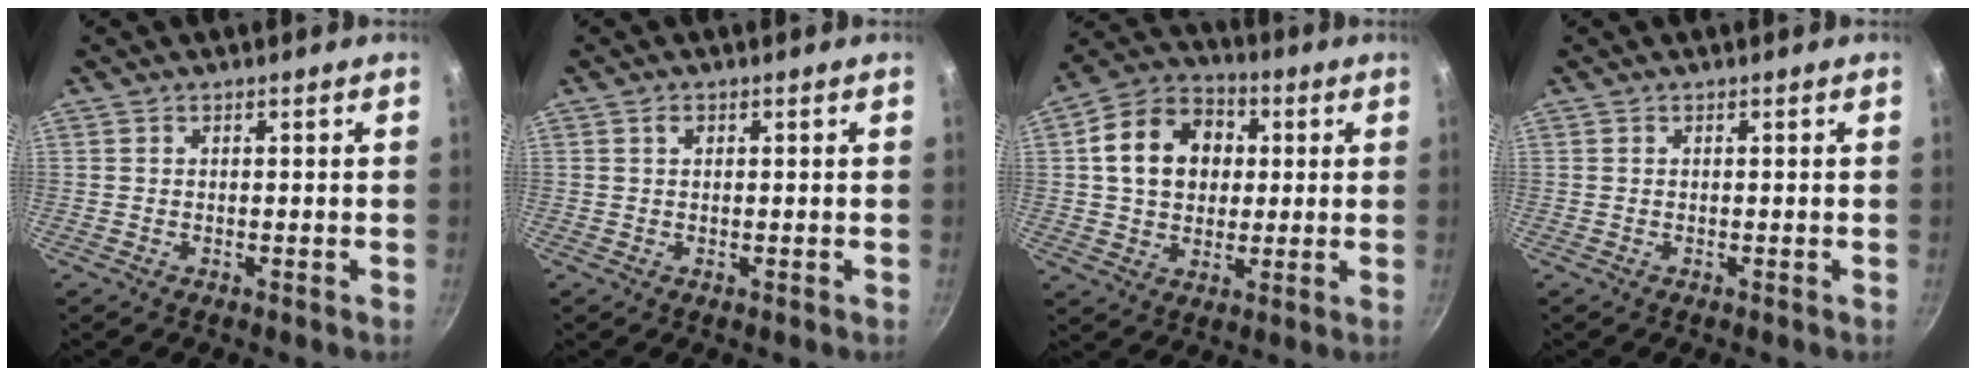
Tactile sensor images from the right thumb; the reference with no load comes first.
{"total": 1.1, "force": [0.4, 0.7, 0.7], "torque": [-0.009, 0.003, 0.006]}
{"total": 14.5, "force": [2.5, 11.5, 8.5], "torque": [-0.122, 0.022, 0.031]}
{"total": 0.0}